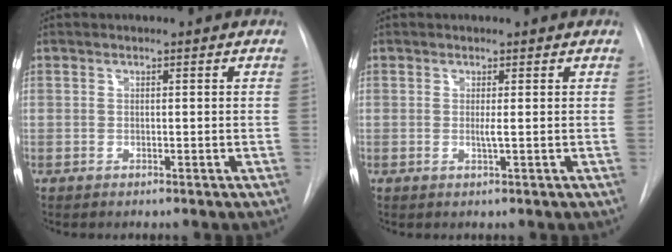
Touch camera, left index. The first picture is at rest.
{"total": 0.9, "force": [0.0, -0.3, 0.9], "torque": [-0.020, -0.005, -0.001]}